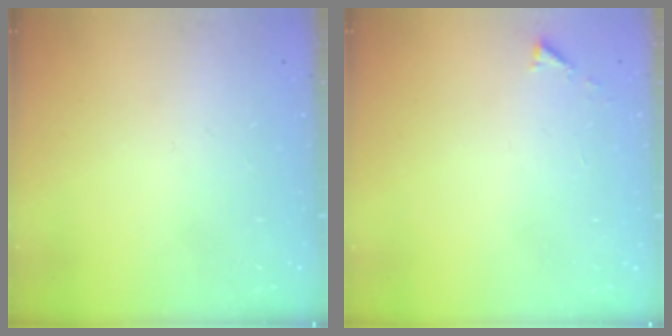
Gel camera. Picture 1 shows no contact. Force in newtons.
{"total": 2.9, "press": 2.9, "slide": 0.4}